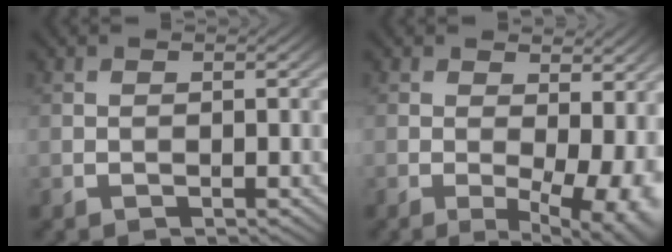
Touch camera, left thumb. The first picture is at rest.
{"total": 10.4, "force": [-1.1, 4.8, 9.1], "torque": [-0.114, -0.008, -0.002]}